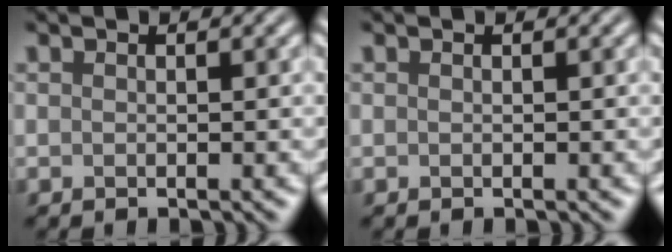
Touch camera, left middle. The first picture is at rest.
{"total": 0.0}